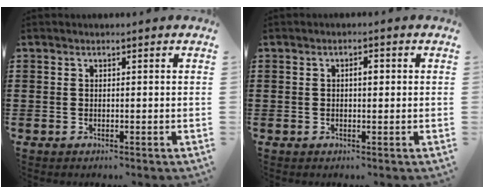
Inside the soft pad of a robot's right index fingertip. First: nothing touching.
{"total": 1.8, "force": [0.2, 0.6, 1.7], "torque": [-0.032, 0.005, 0.000]}